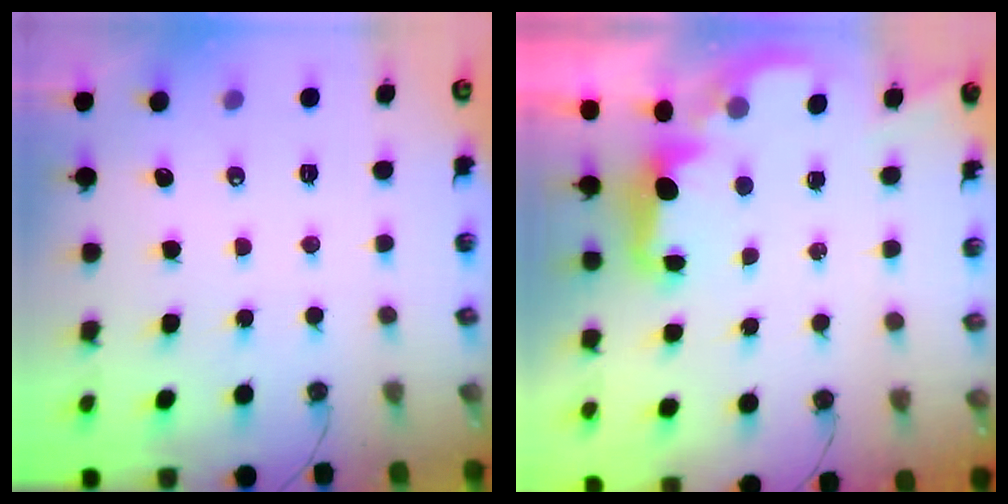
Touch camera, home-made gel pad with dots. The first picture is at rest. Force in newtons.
{"total": 2.0, "press": 1.9, "slide": 0.8}